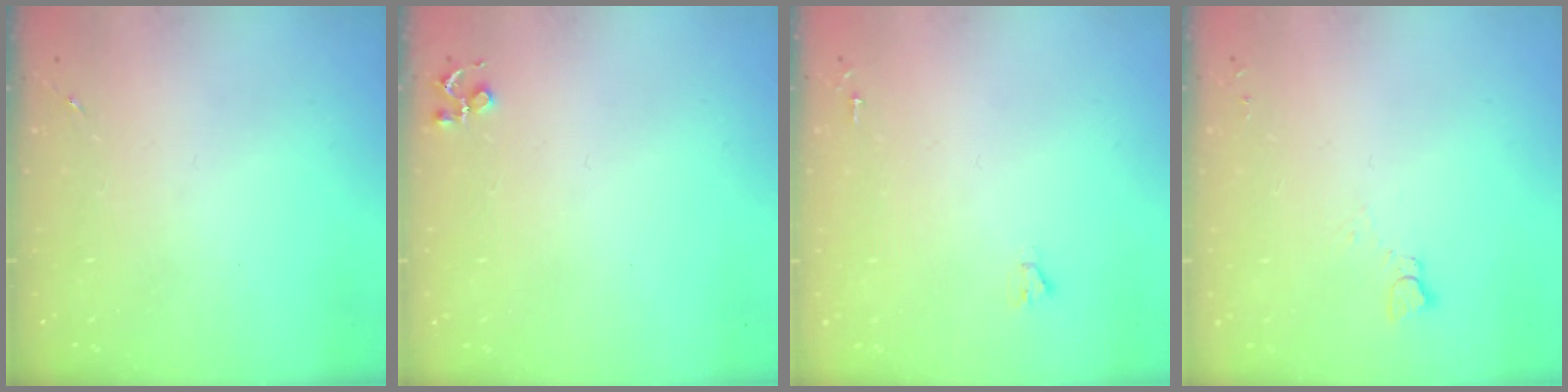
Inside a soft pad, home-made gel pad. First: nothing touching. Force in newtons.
{"total": 4.1, "press": 4.1, "slide": 0.5}
{"total": 1.6, "press": 1.6, "slide": 0.1}
{"total": 2.5, "press": 2.5, "slide": 0.2}